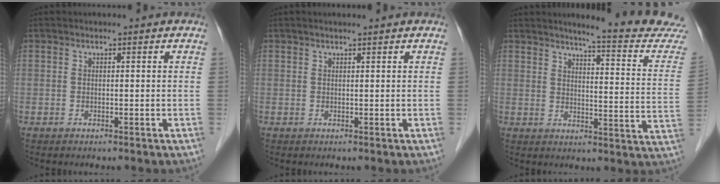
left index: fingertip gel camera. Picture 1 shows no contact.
{"total": 1.9, "force": [1.6, -0.1, 1.0], "torque": [-0.010, 0.017, 0.026]}
{"total": 15.7, "force": [14.8, -0.9, 5.0], "torque": [-0.061, -0.095, 0.161]}